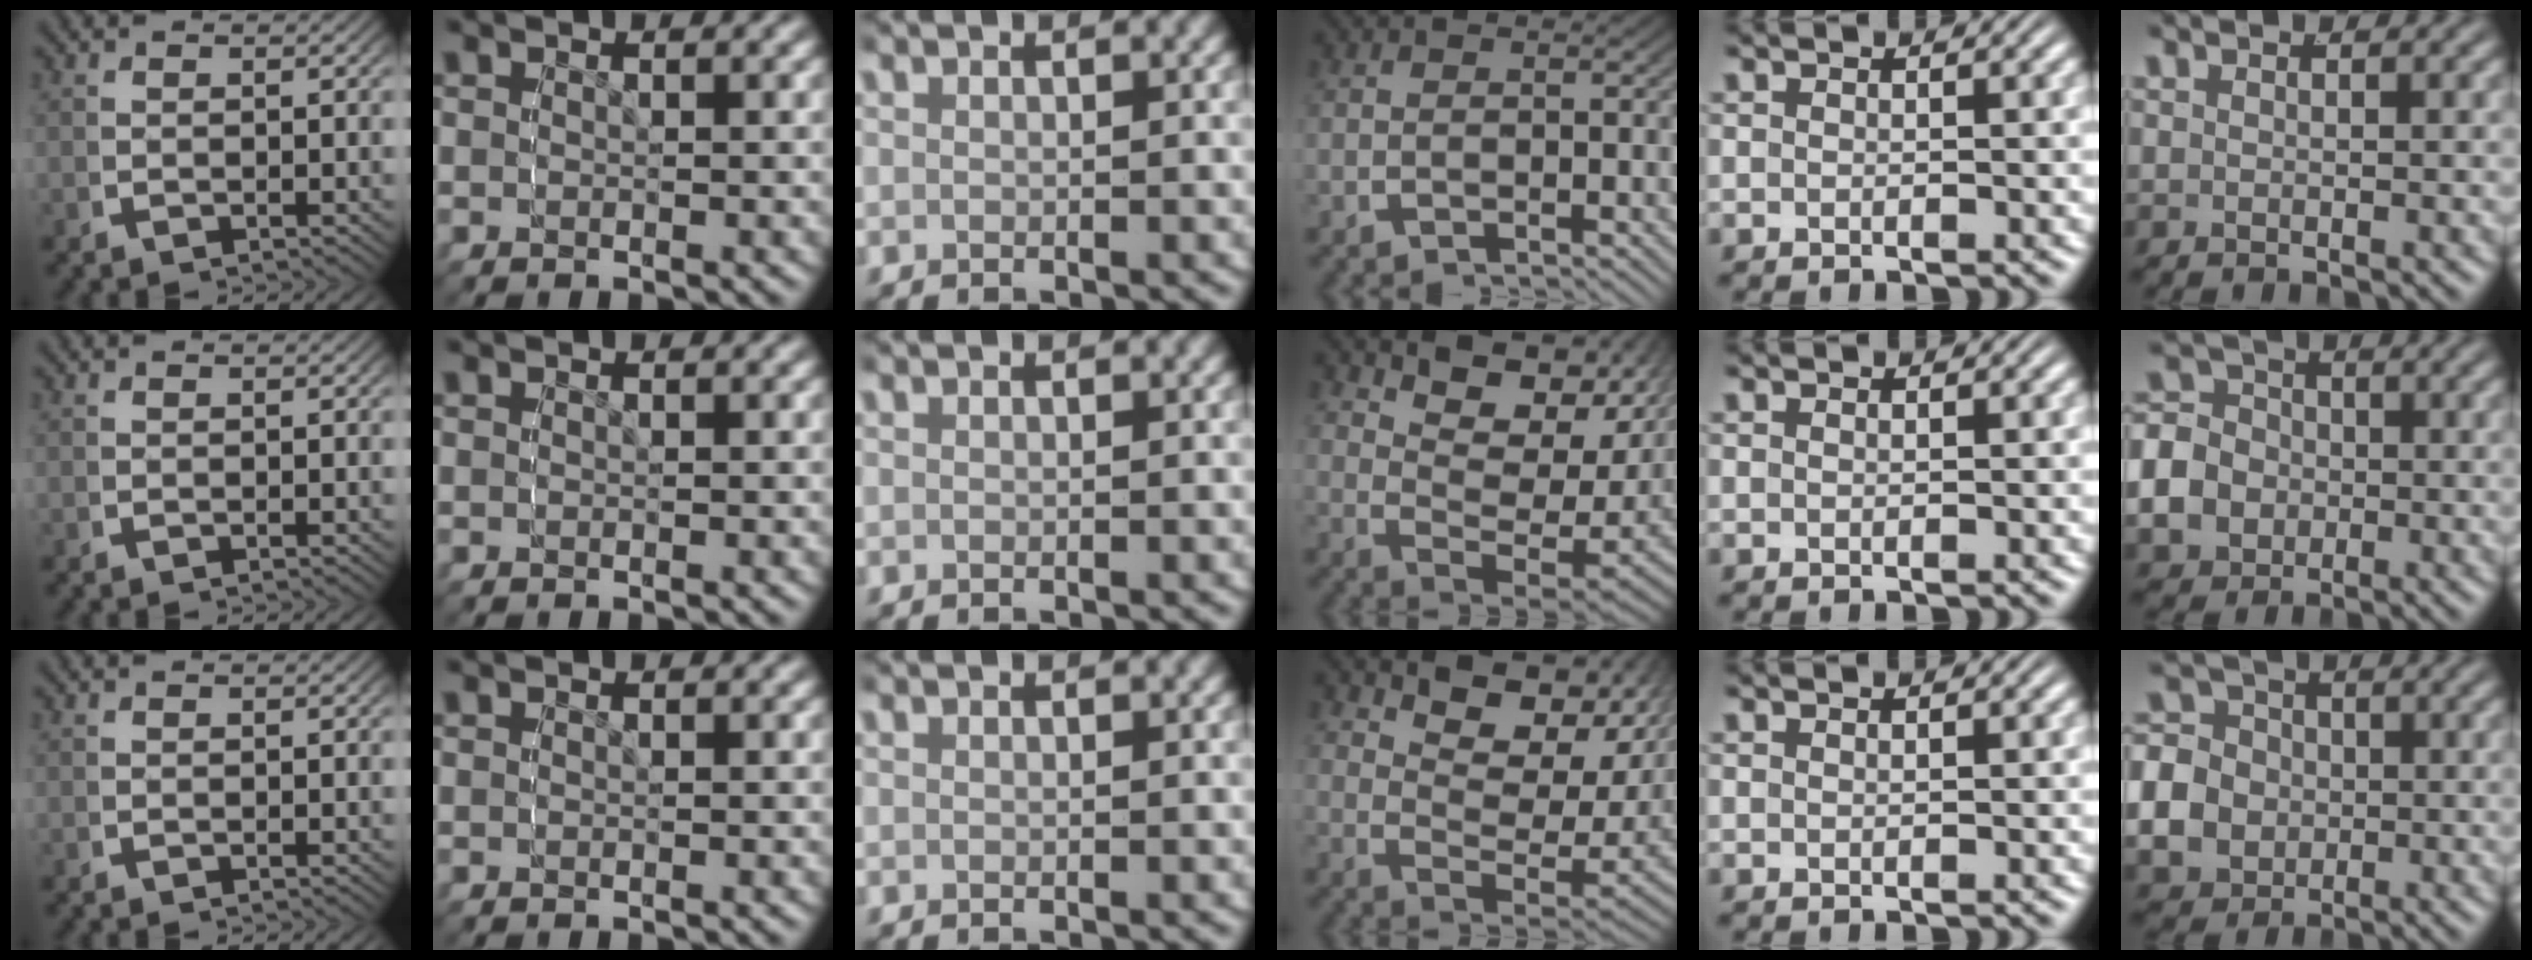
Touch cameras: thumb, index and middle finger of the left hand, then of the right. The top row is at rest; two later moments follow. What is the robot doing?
{"motion": "grasp_and_lifting", "object": "cloth"}